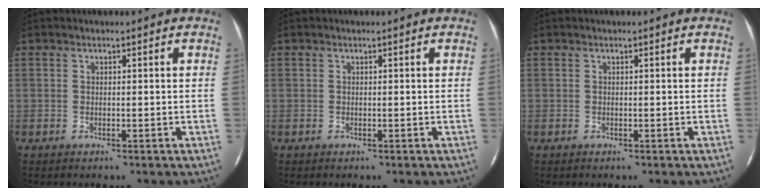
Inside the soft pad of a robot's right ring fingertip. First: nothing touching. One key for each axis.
{"total": 0.0}
{"total": 0.0}